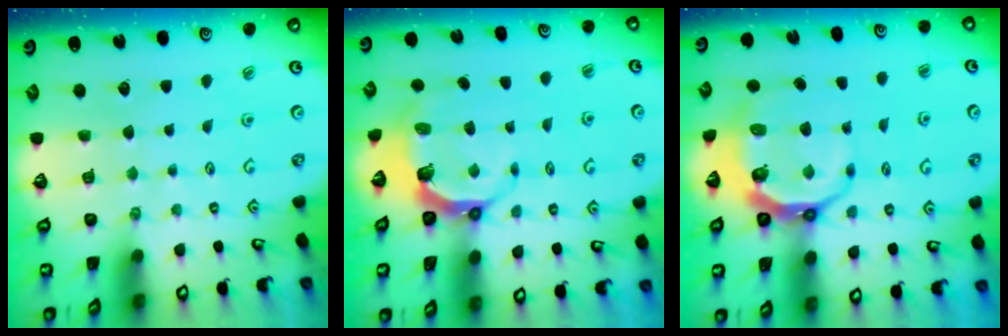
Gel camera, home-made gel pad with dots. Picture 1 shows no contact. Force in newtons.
{"total": 7.0, "press": 5.9, "slide": 3.8}
{"total": 9.1, "press": 8.1, "slide": 4.1}